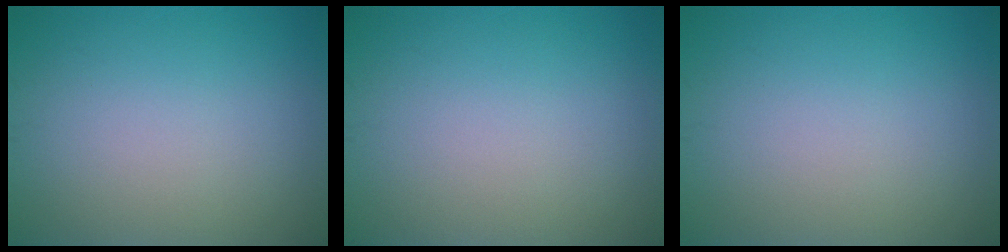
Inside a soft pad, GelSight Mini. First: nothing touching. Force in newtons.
{"total": 0.0}
{"total": 0.0}